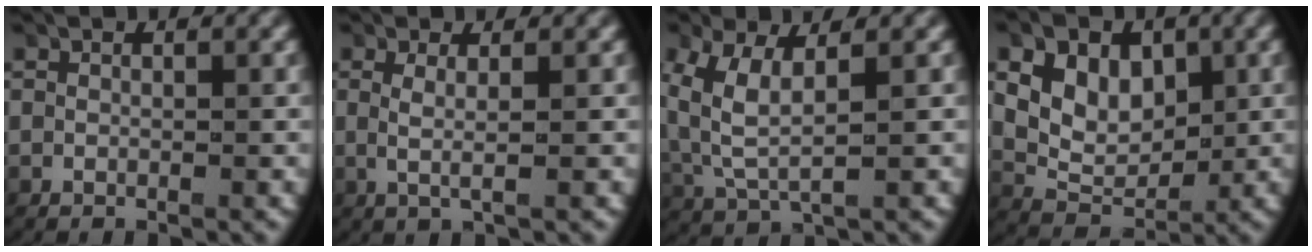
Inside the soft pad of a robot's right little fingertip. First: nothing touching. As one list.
[{"total": 2.1, "force": [0.4, 0.2, 2.1], "torque": [-0.050, -0.008, 0.014]}, {"total": 4.7, "force": [1.1, 2.8, 3.7], "torque": [-0.101, -0.015, 0.035]}, {"total": 8.1, "force": [1.3, 6.4, 4.7], "torque": [-0.086, -0.012, 0.023]}]